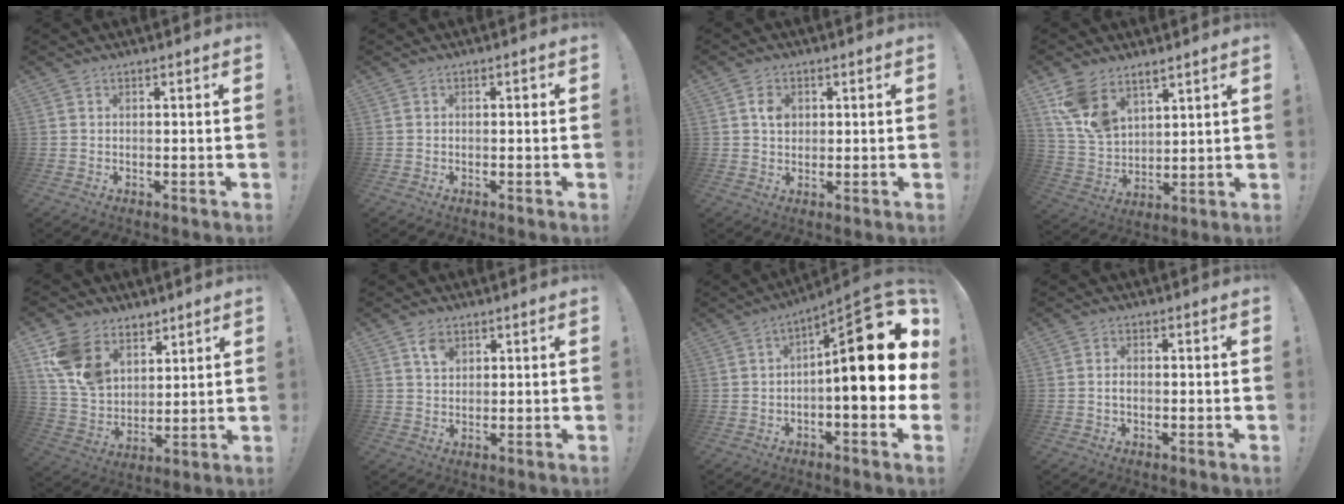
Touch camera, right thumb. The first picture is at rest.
{"total": 0.8, "force": [-0.6, 0.3, 0.3], "torque": [-0.006, 0.003, -0.010]}
{"total": 4.5, "force": [1.1, 3.5, 2.5], "torque": [-0.036, 0.002, 0.019]}
{"total": 11.0, "force": [7.8, 6.2, 4.7], "torque": [-0.103, -0.039, 0.159]}
{"total": 15.0, "force": [8.9, 10.4, 6.2], "torque": [-0.123, -0.045, 0.181]}
{"total": 4.3, "force": [2.5, 2.8, 2.2], "torque": [-0.034, -0.007, 0.044]}
{"total": 20.2, "force": [2.3, 6.2, 19.1], "torque": [-0.254, -0.016, 0.035]}
{"total": 1.7, "force": [-0.3, 1.0, 1.4], "torque": [-0.026, 0.007, -0.005]}